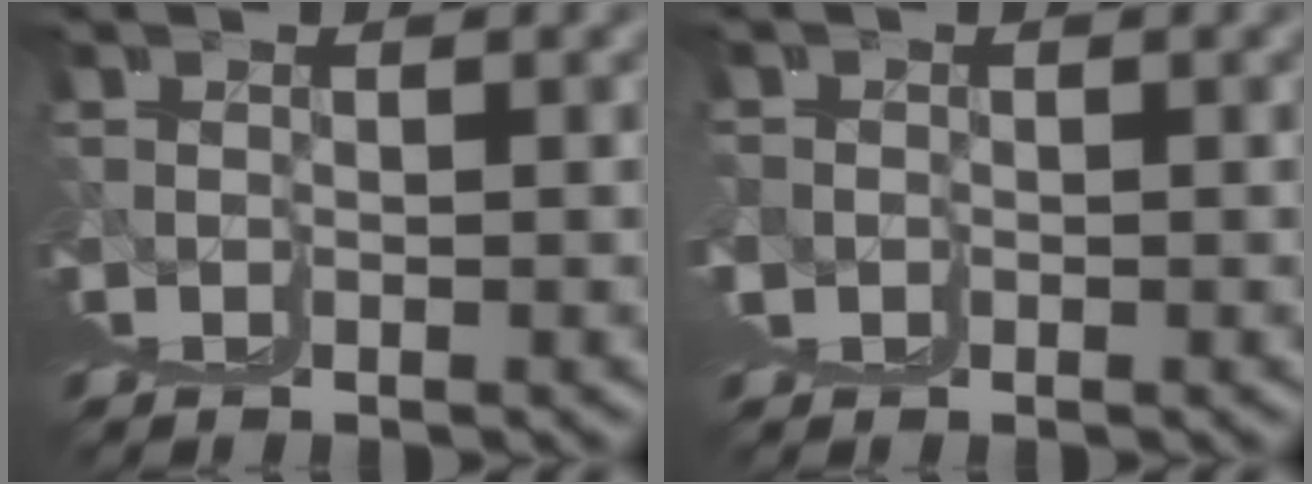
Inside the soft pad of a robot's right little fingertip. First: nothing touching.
{"total": 0.7, "force": [0.6, 0.3, -0.3], "torque": [0.013, 0.002, 0.010]}